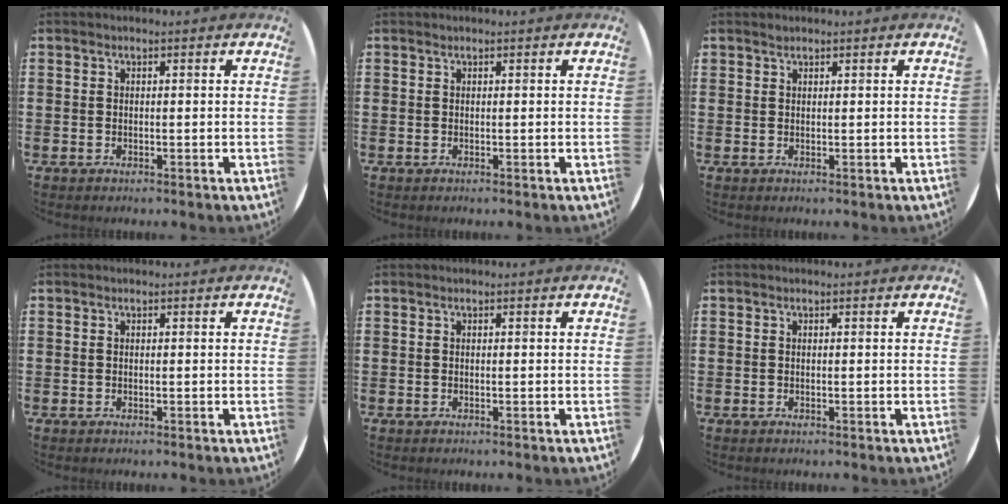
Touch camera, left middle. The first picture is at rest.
{"total": 0.0}
{"total": 0.6, "force": [0.6, 0.2, -0.1], "torque": [0.010, 0.000, 0.009]}
{"total": 0.0}
{"total": 0.0}
{"total": 0.0}